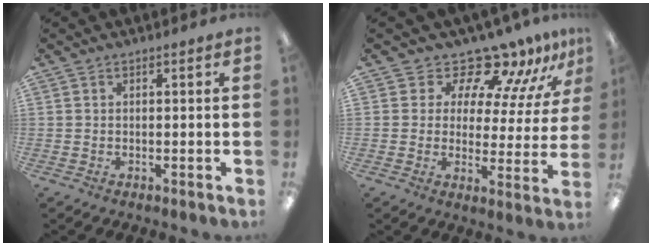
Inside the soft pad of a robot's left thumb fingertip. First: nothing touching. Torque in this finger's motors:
{"motor_torque": [0.41, 0.60, 0.06, 0.07, 0.00]}